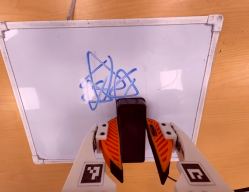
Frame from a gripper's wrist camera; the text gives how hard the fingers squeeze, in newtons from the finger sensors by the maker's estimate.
{"total": 5.8, "left": 5.8, "right": 5.9}